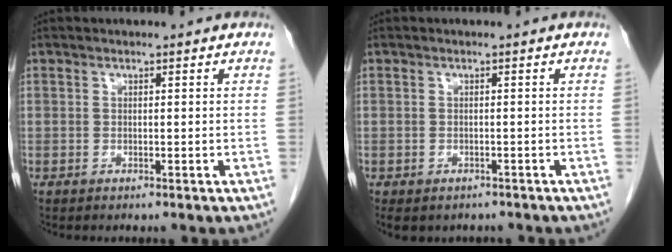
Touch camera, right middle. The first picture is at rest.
{"total": 5.2, "force": [-3.9, 3.0, 1.4], "torque": [-0.020, 0.002, -0.049]}